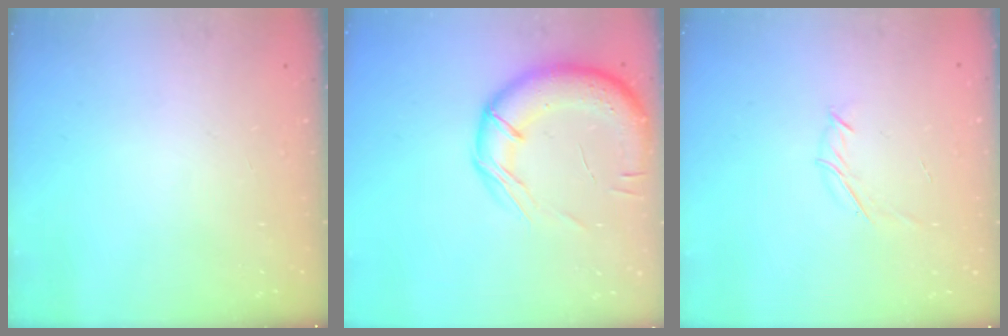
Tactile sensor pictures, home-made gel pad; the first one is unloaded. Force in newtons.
{"total": 16.7, "press": 16.5, "slide": 2.5}
{"total": 3.9, "press": 3.8, "slide": 0.8}